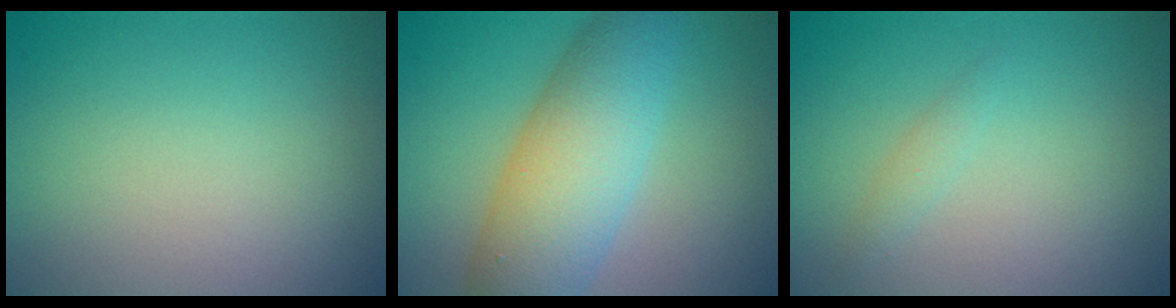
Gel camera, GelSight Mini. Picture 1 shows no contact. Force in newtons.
{"total": 7.6, "press": 7.6, "slide": 0.1}
{"total": 0.9, "press": 0.9, "slide": 0.1}